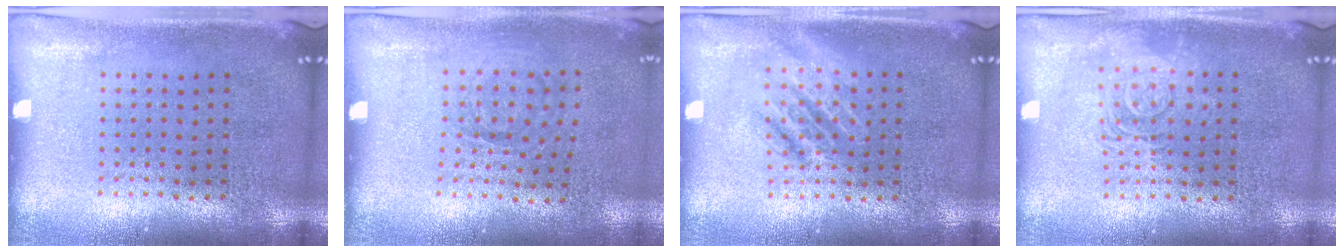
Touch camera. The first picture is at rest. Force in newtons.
{"total": 1.0, "press": 0.8, "slide": 0.6}
{"total": 1.2, "press": 1.2, "slide": 0.2}
{"total": 2.8, "press": 2.8, "slide": 0.5}